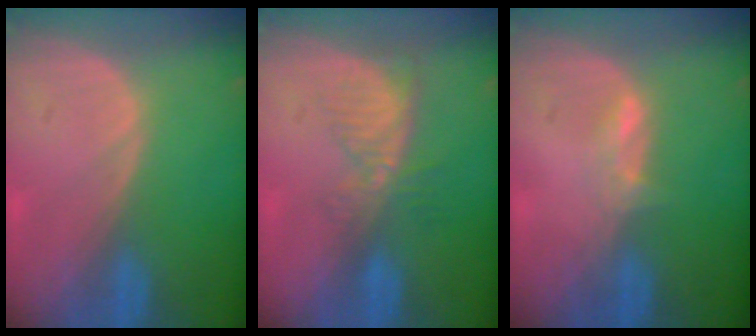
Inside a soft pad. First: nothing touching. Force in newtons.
{"total": 5.4, "press": 4.6, "slide": 2.8}
{"total": 1.7, "press": 1.7, "slide": 0.6}